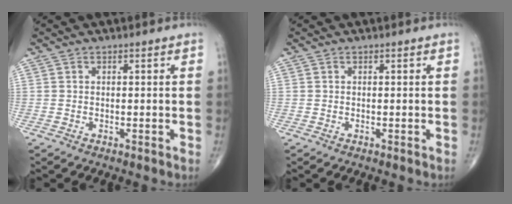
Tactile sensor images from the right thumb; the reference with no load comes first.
{"total": 0.0}